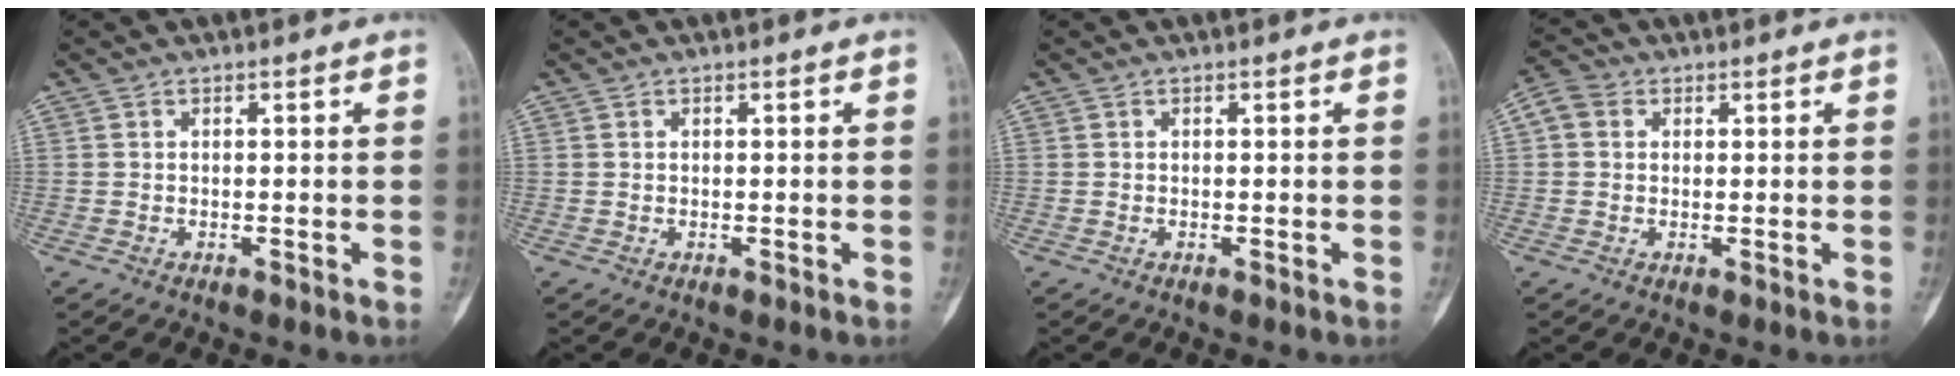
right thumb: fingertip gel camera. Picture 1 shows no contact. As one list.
[{"total": 0.0}, {"total": 0.0}, {"total": 3.9, "force": [0.9, 3.4, 1.8], "torque": [-0.029, 0.014, 0.012]}]